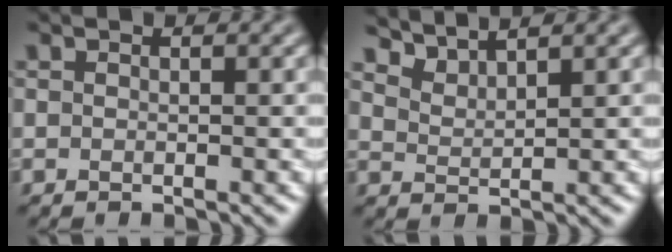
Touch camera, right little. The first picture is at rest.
{"total": 4.6, "force": [3.4, -2.3, -2.1], "torque": [0.024, 0.004, 0.056]}